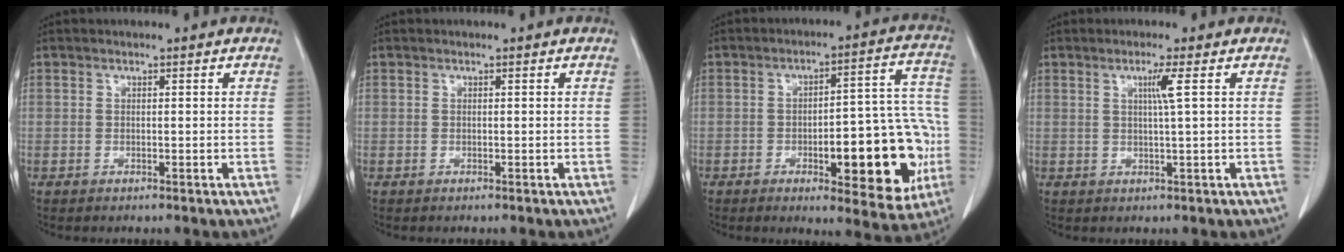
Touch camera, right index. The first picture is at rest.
{"total": 0.0}
{"total": 18.6, "force": [-4.7, 5.9, 17.0], "torque": [-0.161, 0.038, -0.044]}
{"total": 2.7, "force": [0.8, -0.8, 2.5], "torque": [-0.048, -0.003, 0.016]}